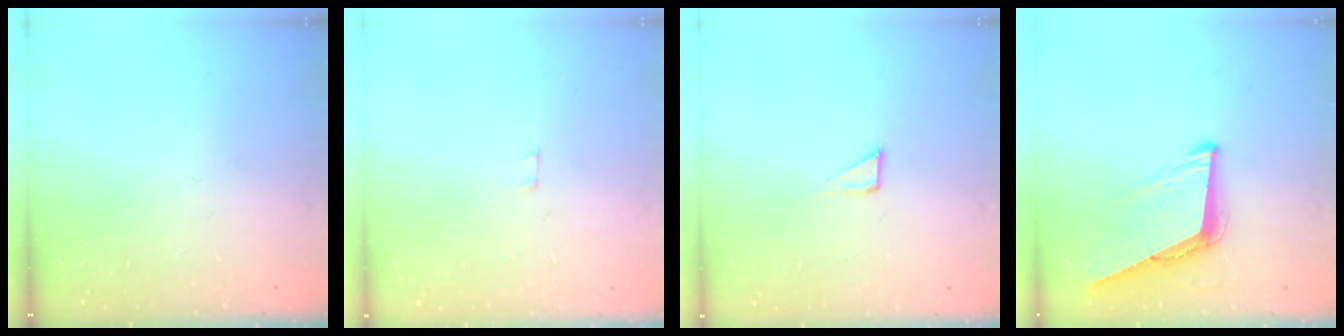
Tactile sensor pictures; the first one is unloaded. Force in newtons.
{"total": 1.8, "press": 1.8, "slide": 0.1}
{"total": 2.1, "press": 2.1, "slide": 0.1}
{"total": 8.3, "press": 7.8, "slide": 3.1}